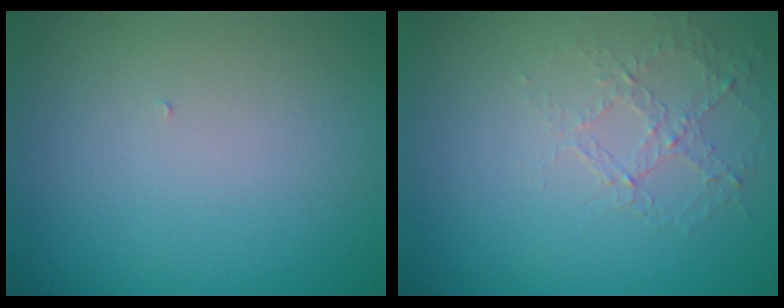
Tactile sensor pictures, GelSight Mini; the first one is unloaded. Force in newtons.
{"total": 1.4, "press": 0.8, "slide": 1.2}